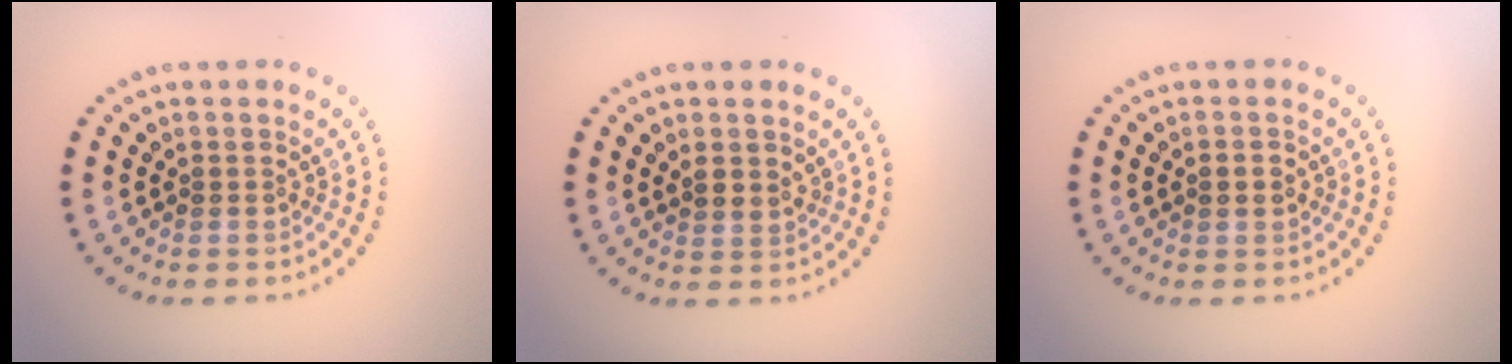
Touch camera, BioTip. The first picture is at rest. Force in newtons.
{"total": 1.1, "press": 0.9, "slide": 0.6}
{"total": 1.4, "press": 1.4, "slide": 0.0}